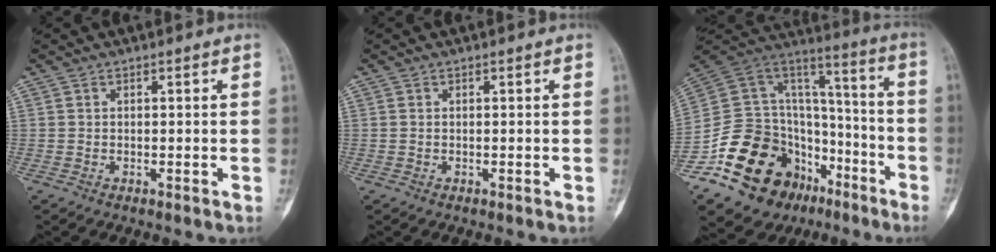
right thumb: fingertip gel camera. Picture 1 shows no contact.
{"total": 0.0}
{"total": 28.7, "force": [-14.8, 19.2, 15.4], "torque": [-0.272, 0.106, -0.238]}